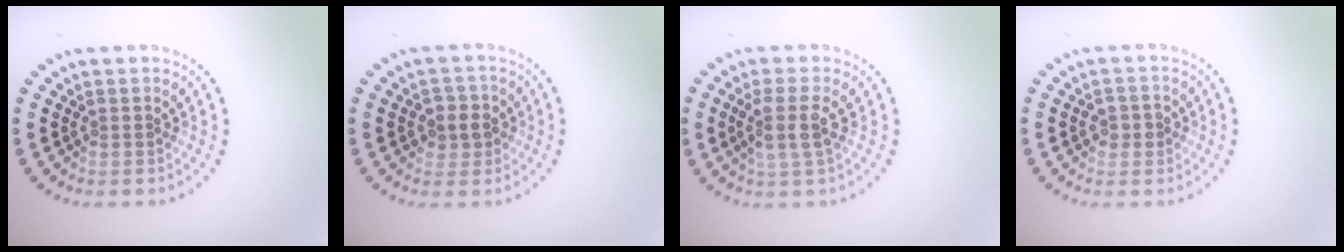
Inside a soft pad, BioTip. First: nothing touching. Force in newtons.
{"total": 2.2, "press": 2.1, "slide": 0.7}
{"total": 2.9, "press": 2.4, "slide": 1.6}
{"total": 1.8, "press": 1.8, "slide": 0.0}